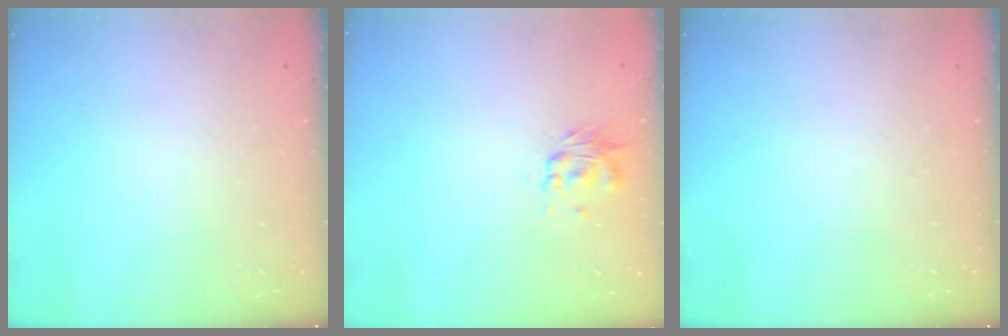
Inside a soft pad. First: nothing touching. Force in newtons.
{"total": 2.8, "press": 2.7, "slide": 0.7}
{"total": 0.0}